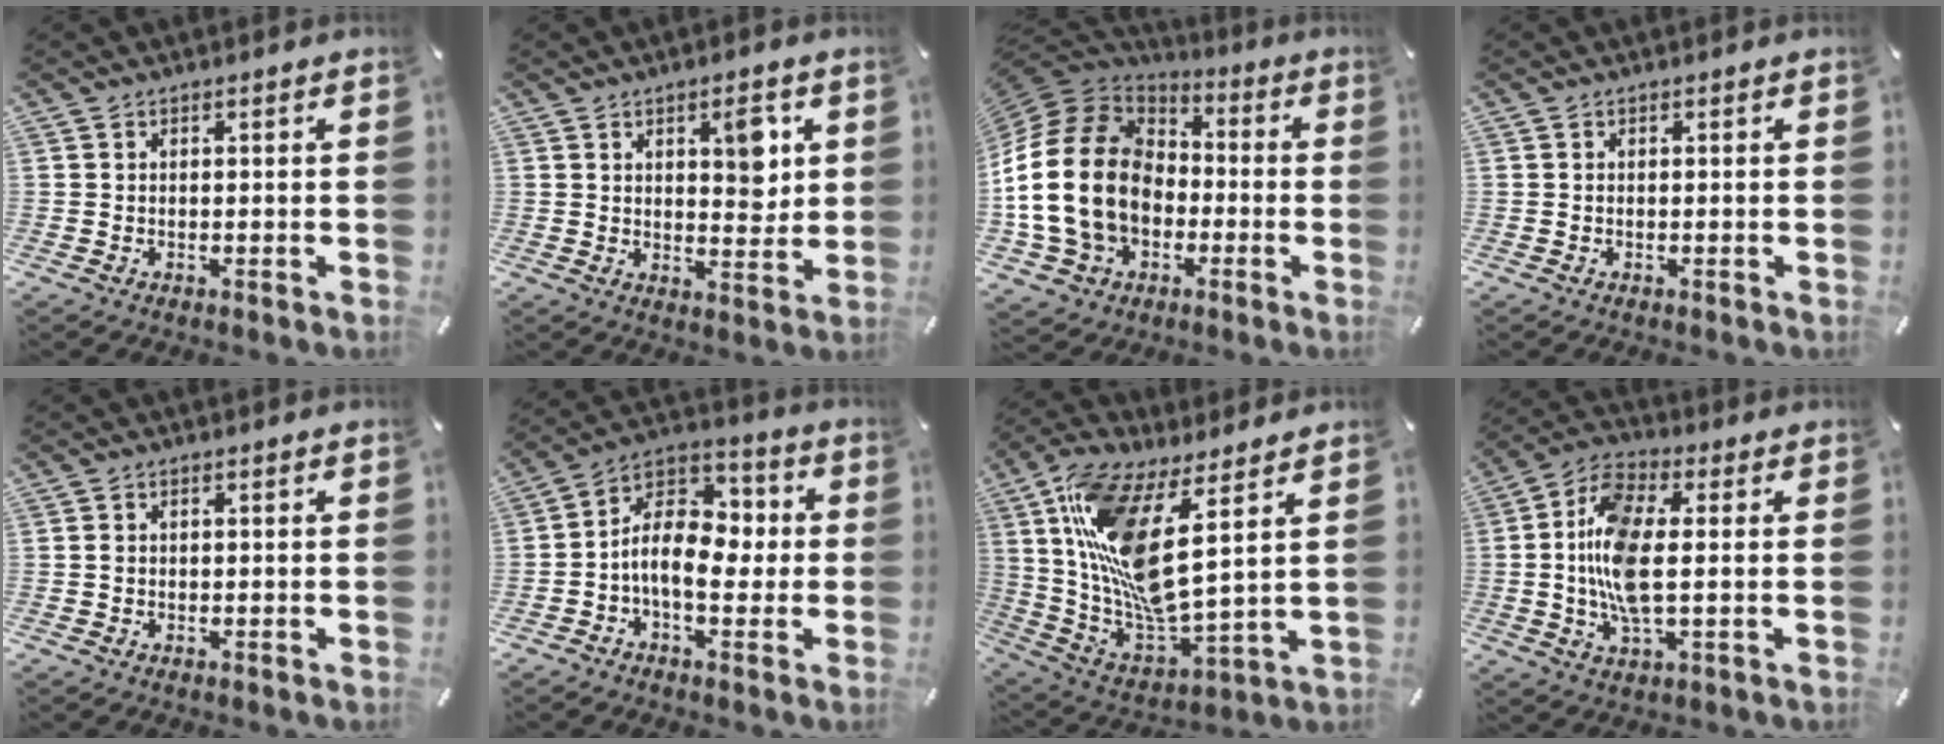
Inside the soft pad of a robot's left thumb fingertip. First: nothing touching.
{"total": 7.7, "force": [2.9, 4.0, 5.9], "torque": [-0.068, -0.013, 0.041]}
{"total": 21.9, "force": [-3.6, 17.0, 13.3], "torque": [-0.302, 0.029, -0.064]}
{"total": 0.0}
{"total": 0.8, "force": [-0.1, 0.6, 0.5], "torque": [-0.011, 0.003, -0.004]}
{"total": 12.0, "force": [-1.8, 7.9, 8.9], "torque": [-0.164, 0.007, -0.031]}
{"total": 16.3, "force": [7.5, 4.2, 13.9], "torque": [-0.315, -0.067, 0.115]}
{"total": 13.1, "force": [0.1, 5.8, 11.7], "torque": [-0.256, -0.011, 0.000]}